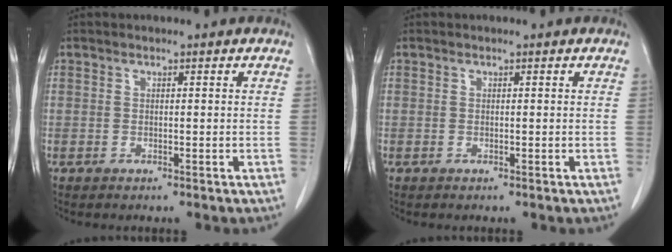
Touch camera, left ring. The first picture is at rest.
{"total": 0.0}